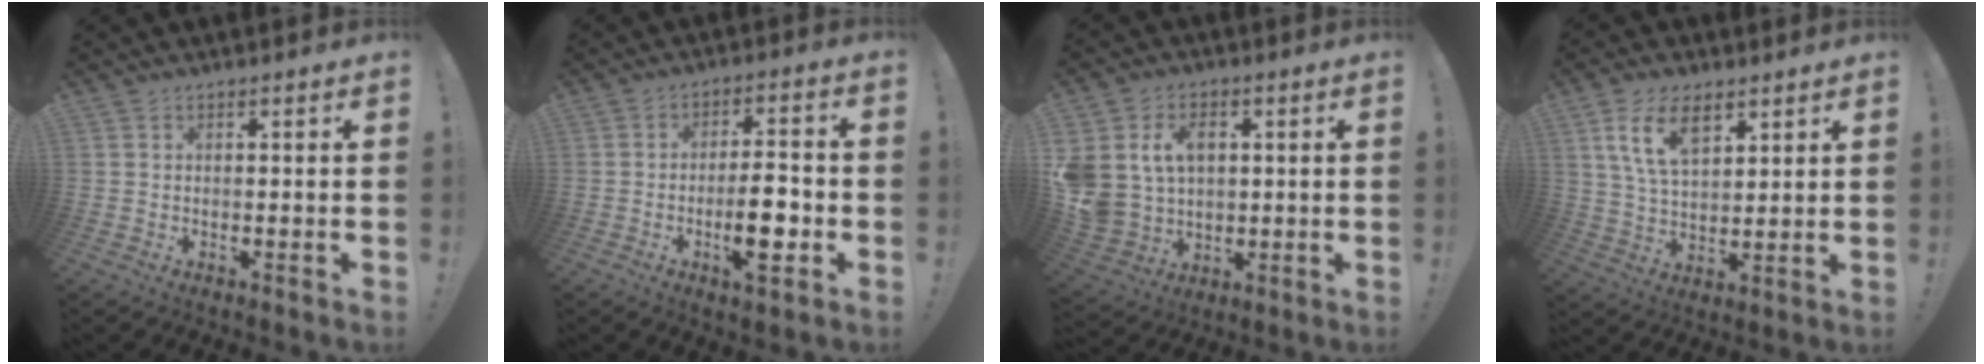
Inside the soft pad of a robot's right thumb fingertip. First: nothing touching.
{"total": 10.5, "force": [-3.4, 3.1, 9.4], "torque": [-0.158, 0.004, -0.062]}
{"total": 11.9, "force": [3.6, 9.4, 6.3], "torque": [-0.127, -0.018, 0.072]}
{"total": 11.5, "force": [6.5, 6.2, 7.3], "torque": [-0.140, -0.006, 0.126]}